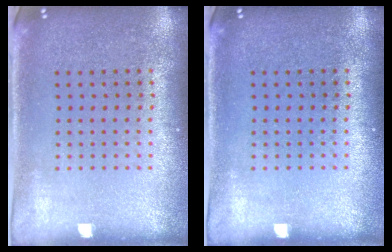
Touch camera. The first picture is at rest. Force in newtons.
{"total": 0.0}